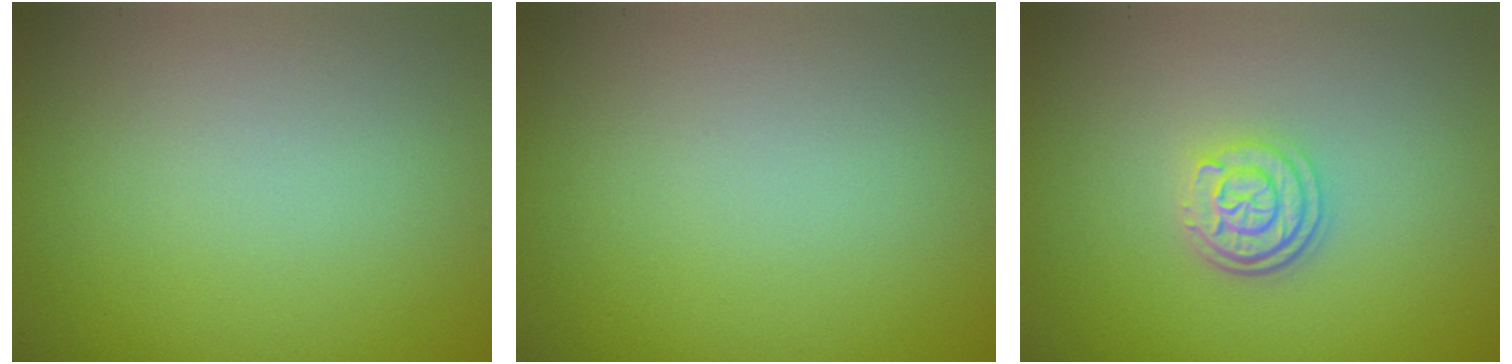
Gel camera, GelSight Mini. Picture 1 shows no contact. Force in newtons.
{"total": 0.0}
{"total": 2.9, "press": 2.4, "slide": 1.7}